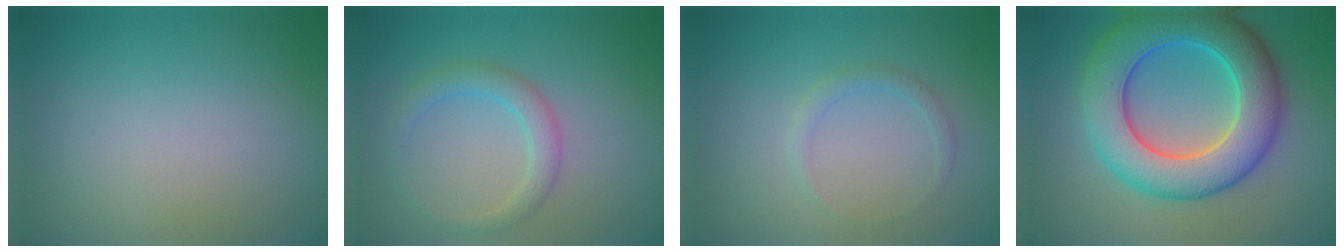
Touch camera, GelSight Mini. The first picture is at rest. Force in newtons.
{"total": 2.5, "press": 2.5, "slide": 0.0}
{"total": 1.1, "press": 1.1, "slide": 0.1}
{"total": 10.4, "press": 10.4, "slide": 0.2}